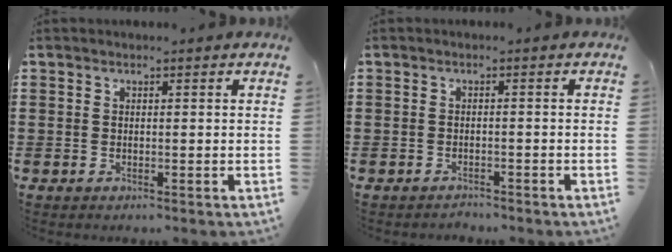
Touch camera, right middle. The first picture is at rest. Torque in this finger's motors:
{"motor_torque": [-0.48, 0.33, -0.05, -0.03]}